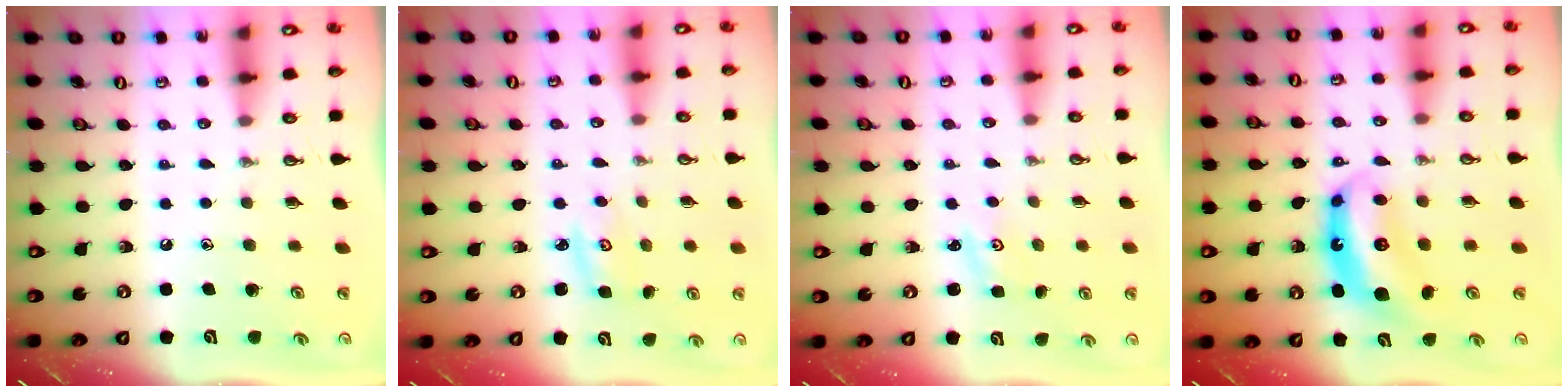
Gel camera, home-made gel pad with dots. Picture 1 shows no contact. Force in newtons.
{"total": 2.8, "press": 2.8, "slide": 0.2}
{"total": 1.0, "press": 0.9, "slide": 0.2}
{"total": 7.5, "press": 7.5, "slide": 0.7}